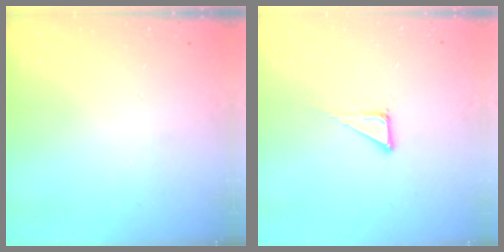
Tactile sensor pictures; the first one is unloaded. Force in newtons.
{"total": 4.7, "press": 4.7, "slide": 0.2}